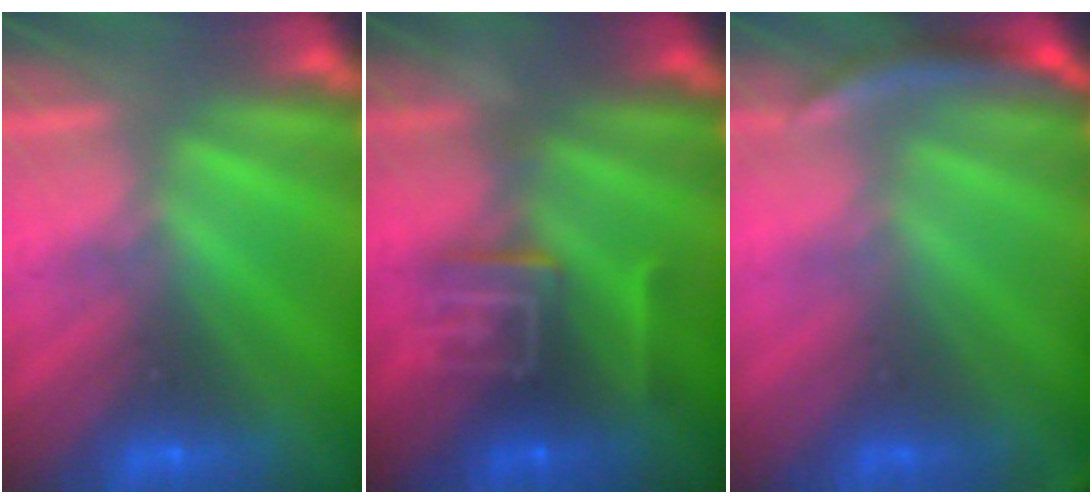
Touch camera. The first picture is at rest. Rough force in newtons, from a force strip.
{"total": 8.6}
{"total": 2.9}